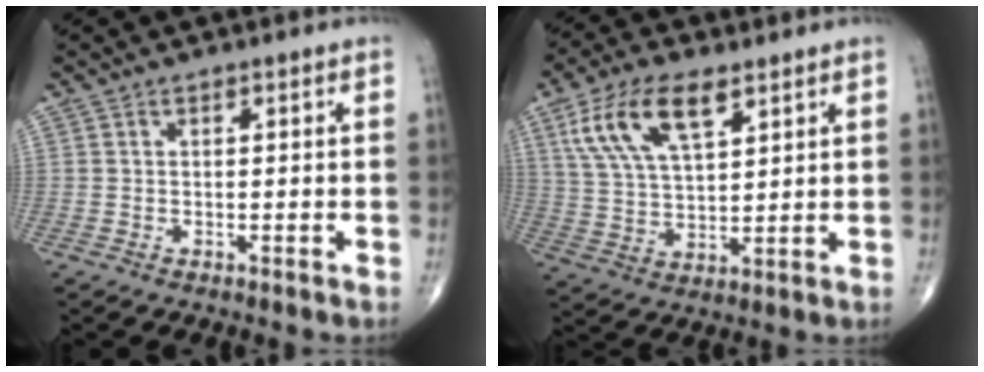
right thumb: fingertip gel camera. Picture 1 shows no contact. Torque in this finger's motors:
{"motor_torque": [-0.46, 1.22, 1.01, 0.75, 0.36]}